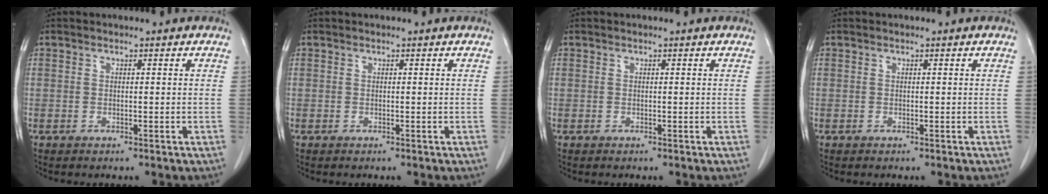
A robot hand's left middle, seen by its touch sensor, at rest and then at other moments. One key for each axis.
{"total": 0.0}
{"total": 0.0}
{"total": 0.0}